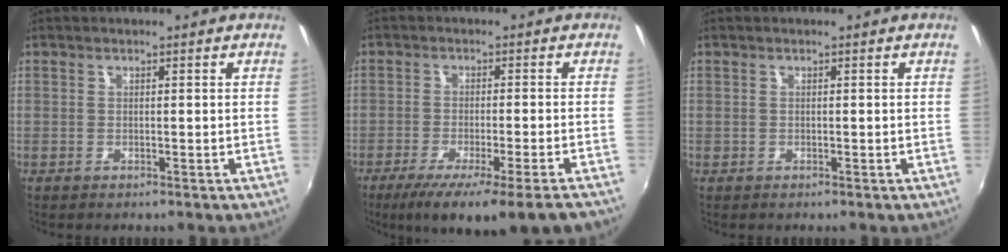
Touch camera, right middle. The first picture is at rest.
{"total": 13.1, "force": [-9.7, 0.3, 8.8], "torque": [-0.158, -0.050, -0.149]}
{"total": 0.0}